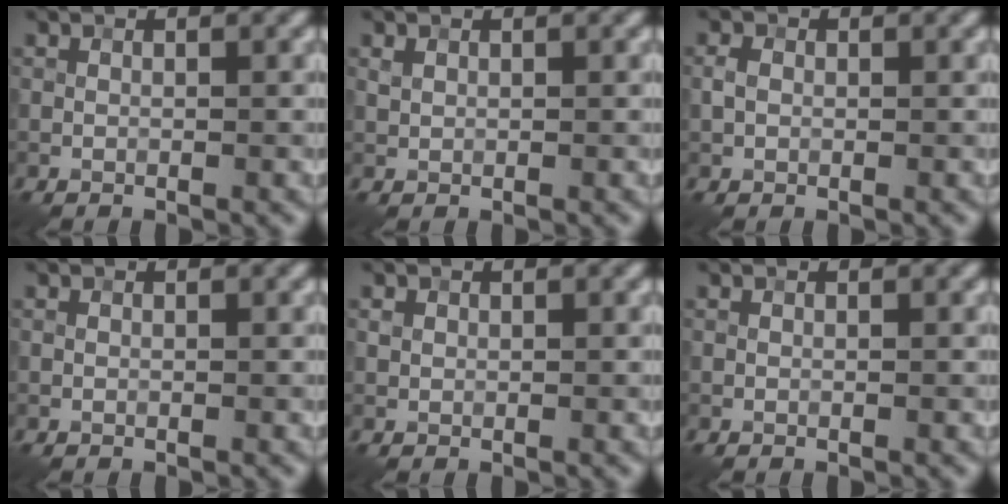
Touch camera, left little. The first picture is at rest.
{"total": 0.6, "force": [0.4, 0.5, 0.2], "torque": [-0.005, 0.000, 0.009]}
{"total": 1.3, "force": [0.1, 1.0, 0.7], "torque": [-0.013, 0.004, -0.002]}
{"total": 0.0}
{"total": 0.6, "force": [0.2, 0.6, 0.1], "torque": [0.002, 0.000, 0.004]}
{"total": 0.0}